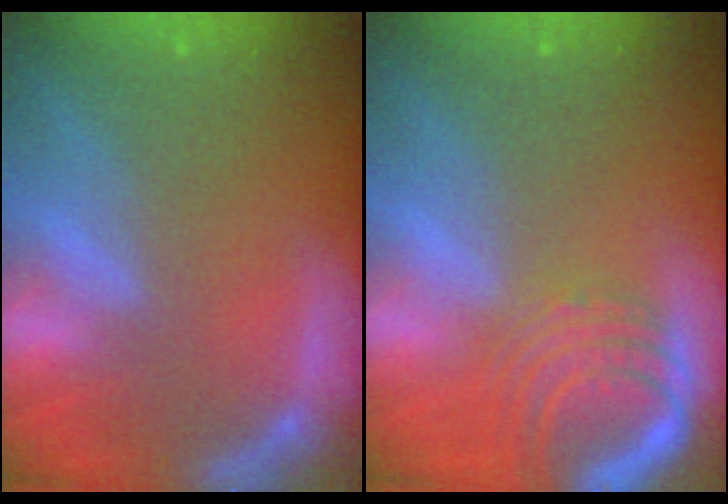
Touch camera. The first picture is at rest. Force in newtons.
{"total": 7.6}